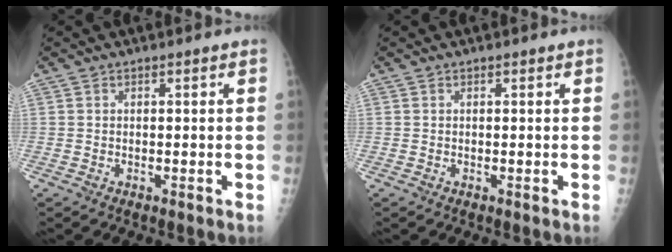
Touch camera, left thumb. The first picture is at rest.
{"total": 0.0}